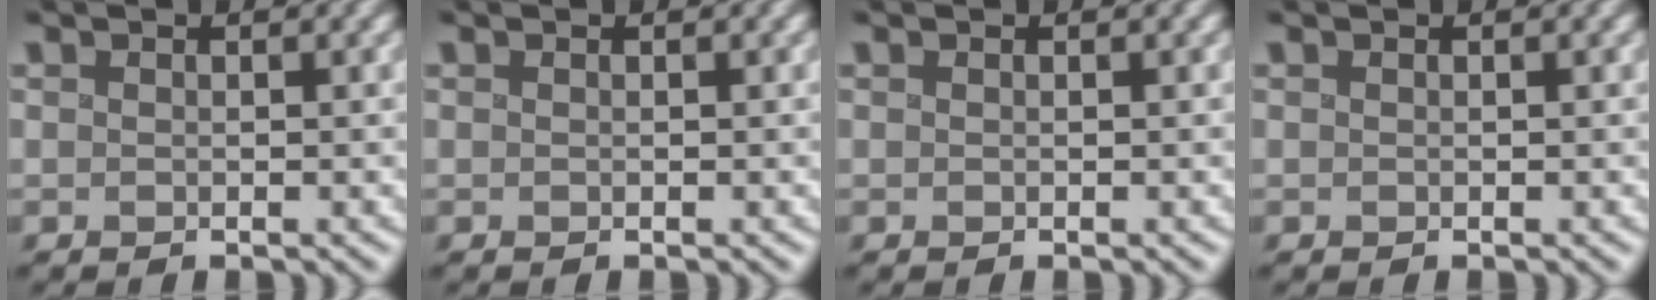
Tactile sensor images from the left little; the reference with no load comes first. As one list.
[{"total": 0.0}, {"total": 0.0}, {"total": 0.0}]